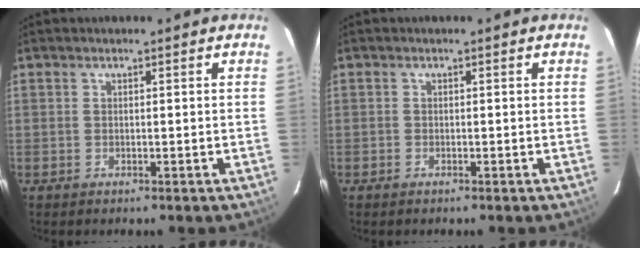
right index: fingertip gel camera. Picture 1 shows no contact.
{"total": 0.6, "force": [-0.6, 0.3, -0.1], "torque": [-0.001, -0.001, -0.012]}